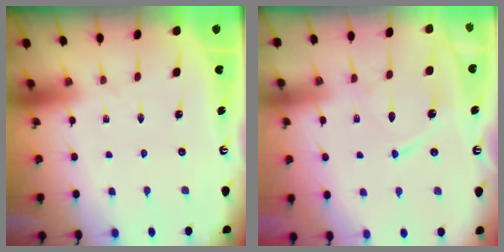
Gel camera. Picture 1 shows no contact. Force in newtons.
{"total": 9.1, "press": 9.1, "slide": 0.9}